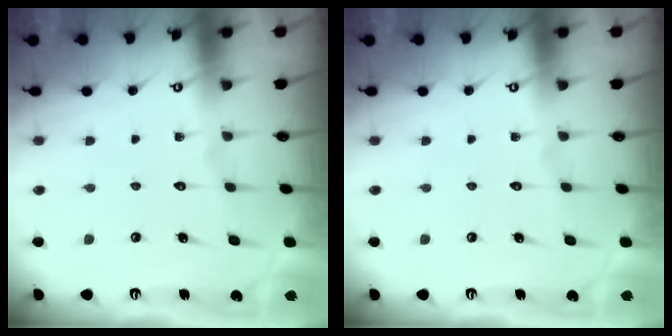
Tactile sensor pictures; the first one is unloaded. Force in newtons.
{"total": 0.0}